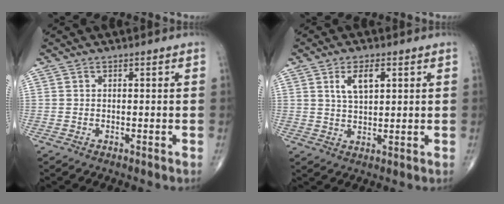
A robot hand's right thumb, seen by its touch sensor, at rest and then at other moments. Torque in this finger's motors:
{"motor_torque": [0.01, 0.02, 0.22, -0.01, 0.01]}